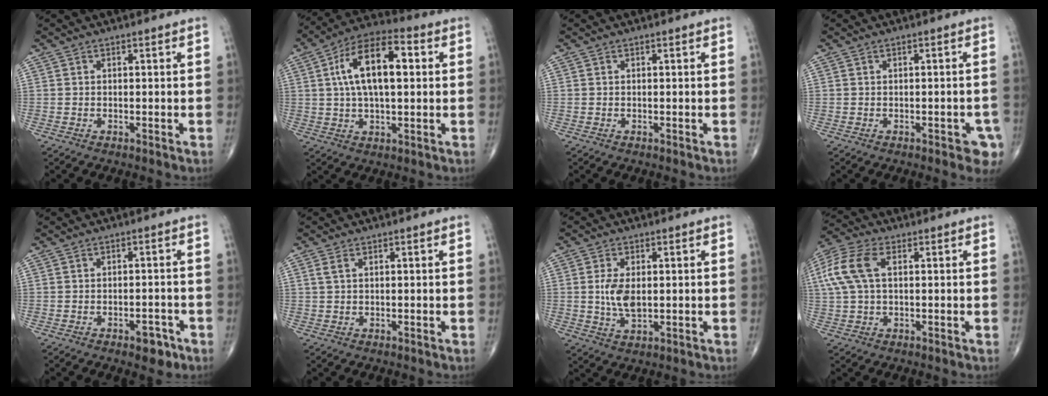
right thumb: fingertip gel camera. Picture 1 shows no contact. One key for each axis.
{"total": 14.9, "fx": 2.7, "fy": 6.9, "fz": 12.9, "tx": -0.225, "ty": 0.022, "tz": 0.041}
{"total": 0.0}
{"total": 4.2, "fx": -2.0, "fy": 1.7, "fz": 3.3, "tx": -0.021, "ty": 0.002, "tz": -0.022}
{"total": 3.9, "fx": -2.2, "fy": 1.9, "fz": 2.5, "tx": -0.020, "ty": 0.012, "tz": -0.027}
{"total": 1.4, "fx": 0.6, "fy": 0.7, "fz": 1.0, "tx": -0.029, "ty": 0.010, "tz": 0.017}
{"total": 5.7, "fx": 0.4, "fy": 3.0, "fz": 4.9, "tx": -0.099, "ty": -0.007, "tz": 0.010}
{"total": 10.7, "fx": 2.5, "fy": 5.9, "fz": 8.6, "tx": -0.209, "ty": 0.025, "tz": 0.049}